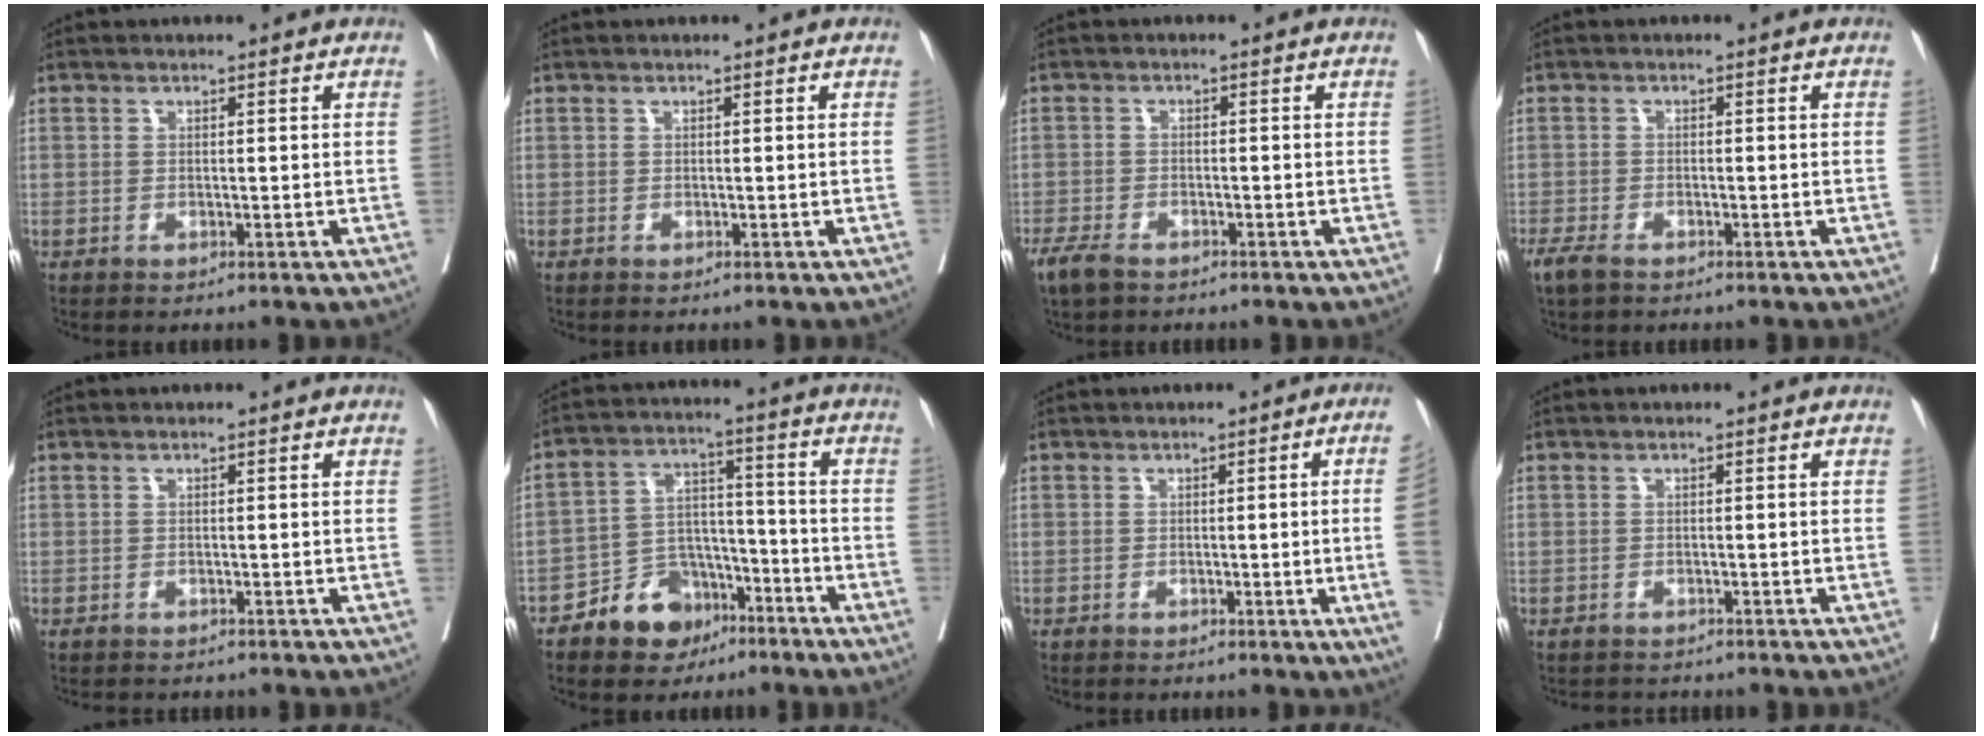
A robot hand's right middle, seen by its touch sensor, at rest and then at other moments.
{"total": 0.0}
{"total": 4.8, "force": [-3.7, 1.8, 2.5], "torque": [-0.053, -0.009, -0.062]}
{"total": 3.9, "force": [-2.9, 1.4, 2.2], "torque": [-0.048, -0.010, -0.048]}
{"total": 1.8, "force": [-1.6, 0.6, 0.4], "torque": [-0.015, -0.004, -0.020]}
{"total": 9.1, "force": [-6.0, 6.0, 3.3], "torque": [-0.058, 0.020, -0.101]}
{"total": 9.0, "force": [-1.1, -2.9, 8.5], "torque": [-0.089, -0.018, -0.013]}
{"total": 2.1, "force": [-2.0, 0.7, 0.1], "torque": [-0.006, -0.005, -0.029]}